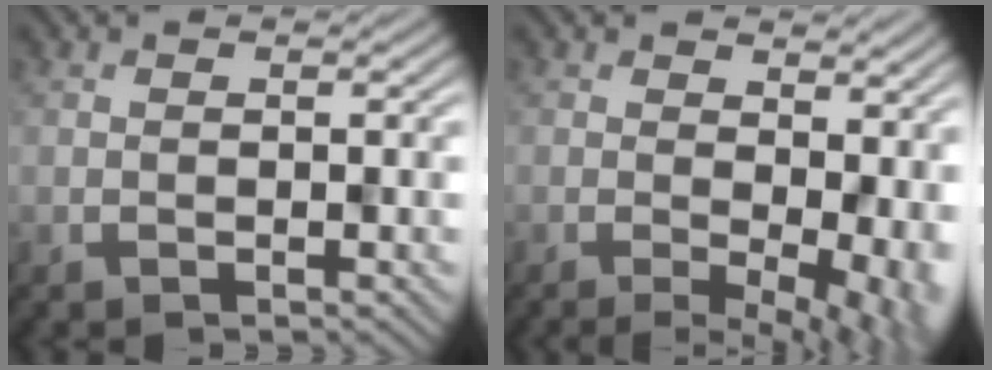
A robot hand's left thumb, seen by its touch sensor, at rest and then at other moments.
{"total": 8.0, "force": [-0.8, 3.5, 7.2], "torque": [-0.087, -0.020, 0.010]}